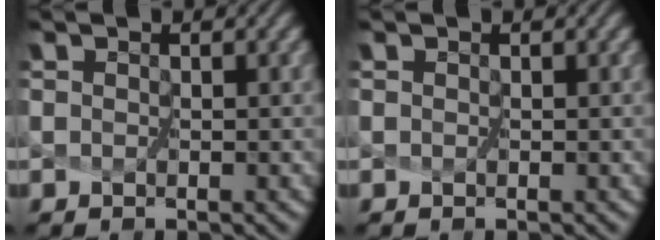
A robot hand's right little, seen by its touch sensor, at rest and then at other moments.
{"total": 0.0}